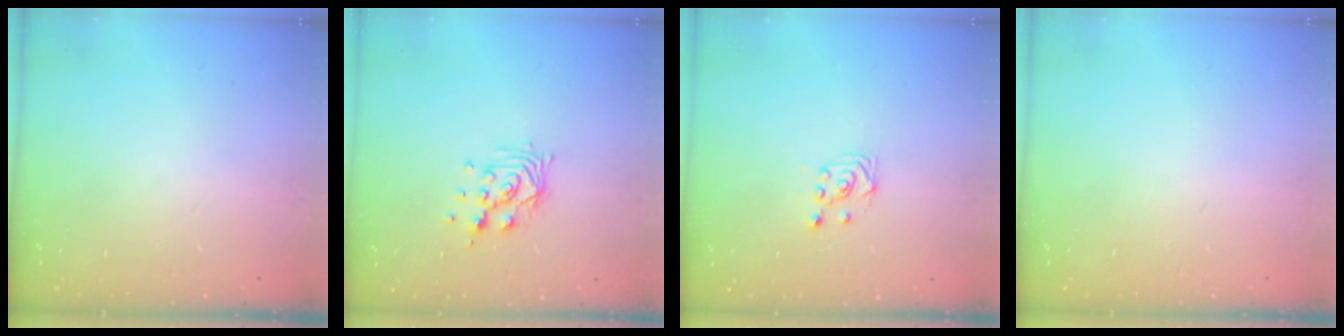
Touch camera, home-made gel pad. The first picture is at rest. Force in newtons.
{"total": 8.9, "press": 8.9, "slide": 0.7}
{"total": 2.7, "press": 2.4, "slide": 1.3}
{"total": 0.0}